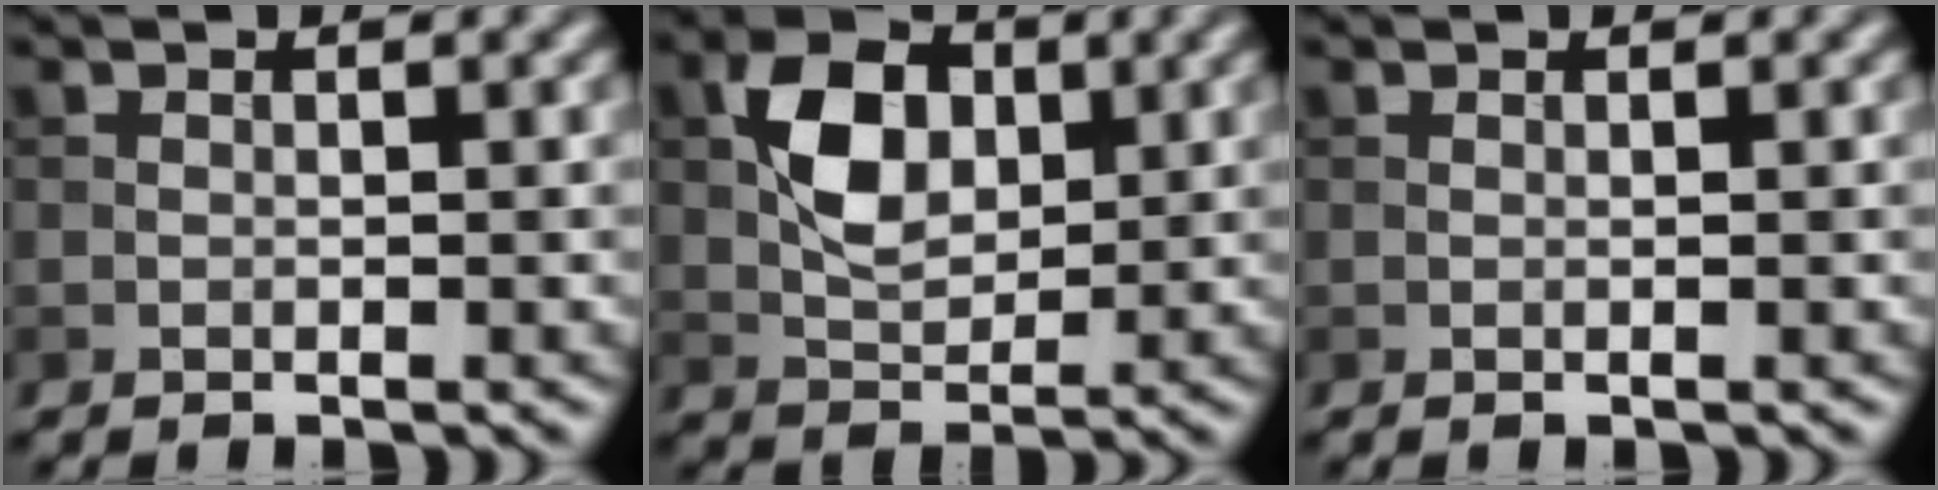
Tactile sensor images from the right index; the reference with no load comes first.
{"total": 5.7, "force": [1.3, 3.7, 4.1], "torque": [-0.071, 0.006, 0.018]}
{"total": 0.0}